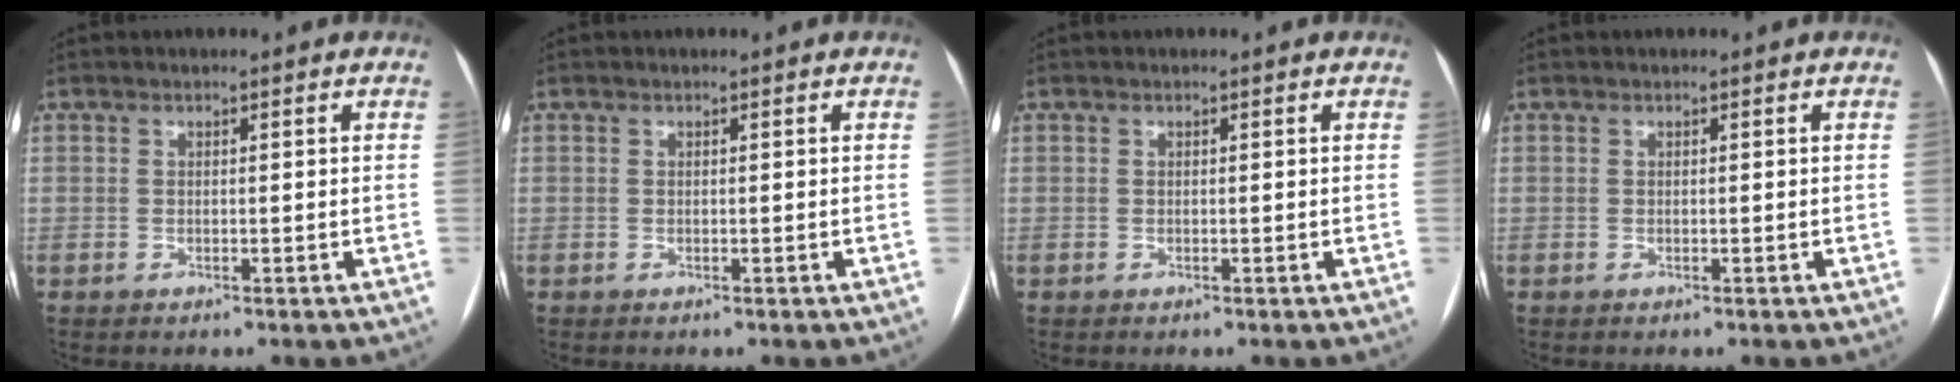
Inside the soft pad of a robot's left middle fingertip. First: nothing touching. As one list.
[{"total": 0.0}, {"total": 0.0}, {"total": 0.0}]